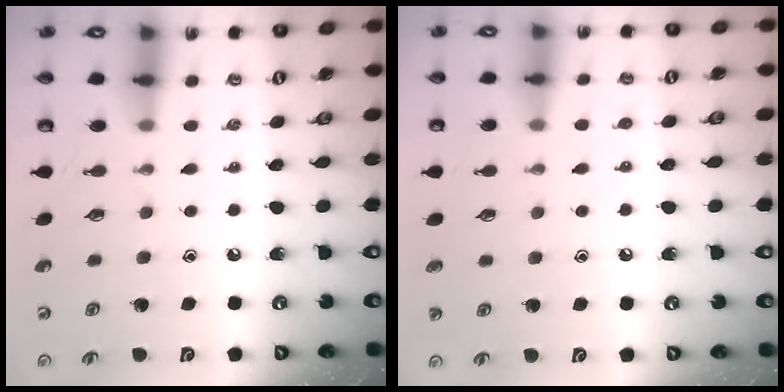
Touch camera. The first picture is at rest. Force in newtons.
{"total": 4.7, "press": 4.7, "slide": 0.6}